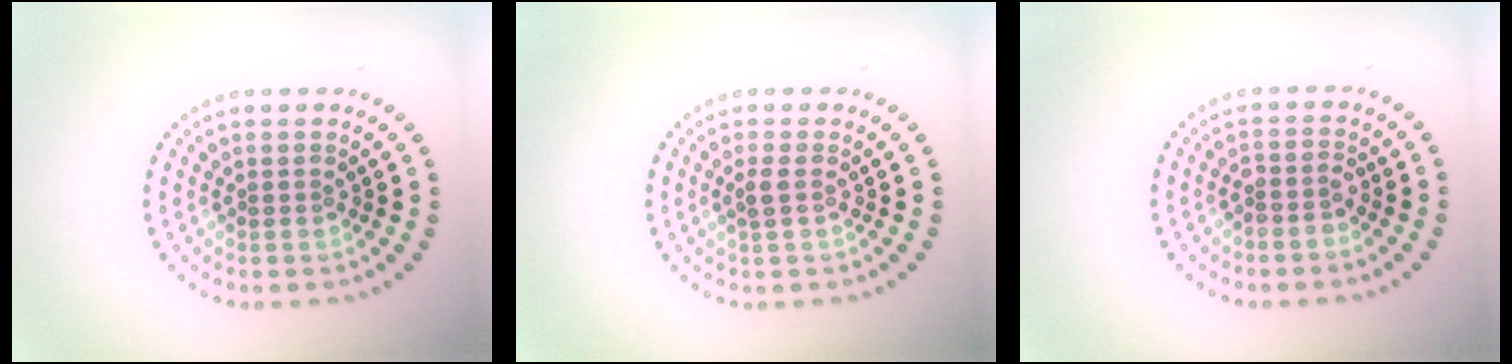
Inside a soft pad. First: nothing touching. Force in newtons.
{"total": 1.1, "press": 1.0, "slide": 0.5}
{"total": 1.7, "press": 1.5, "slide": 0.8}